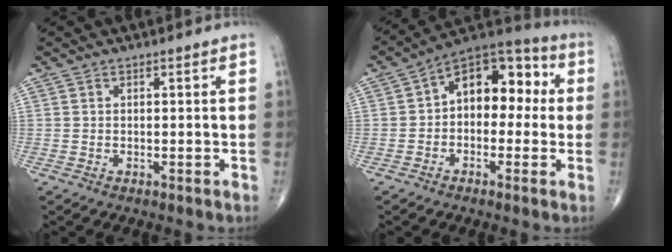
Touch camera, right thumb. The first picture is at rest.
{"total": 13.2, "force": [1.0, 8.5, 10.0], "torque": [-0.099, 0.045, -0.005]}